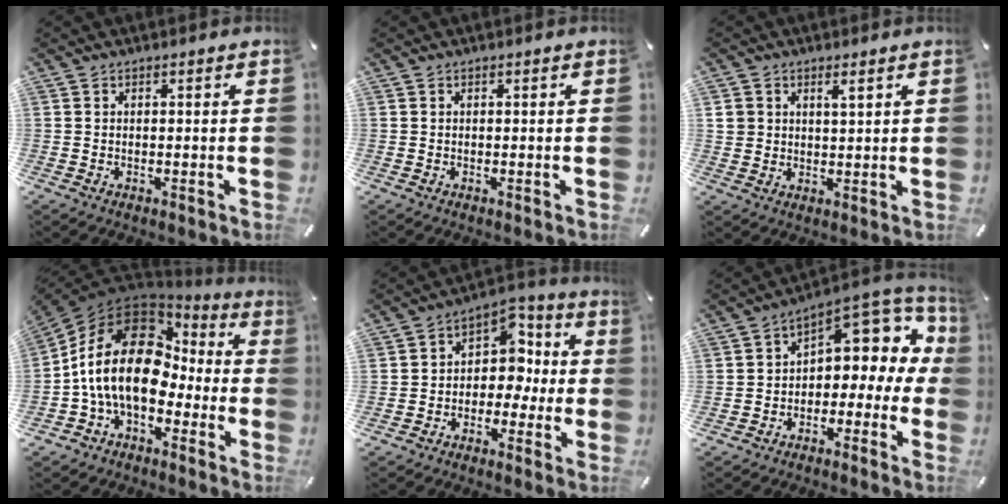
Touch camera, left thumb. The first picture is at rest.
{"total": 0.0}
{"total": 3.0, "force": [1.6, 2.3, 1.1], "torque": [-0.021, 0.000, 0.028]}
{"total": 19.5, "force": [-0.7, 13.7, 13.9], "torque": [-0.292, 0.016, -0.010]}
{"total": 8.4, "force": [-0.9, 7.4, 3.9], "torque": [-0.052, 0.006, -0.016]}
{"total": 9.0, "force": [4.2, 5.8, 5.5], "torque": [-0.072, -0.043, 0.072]}